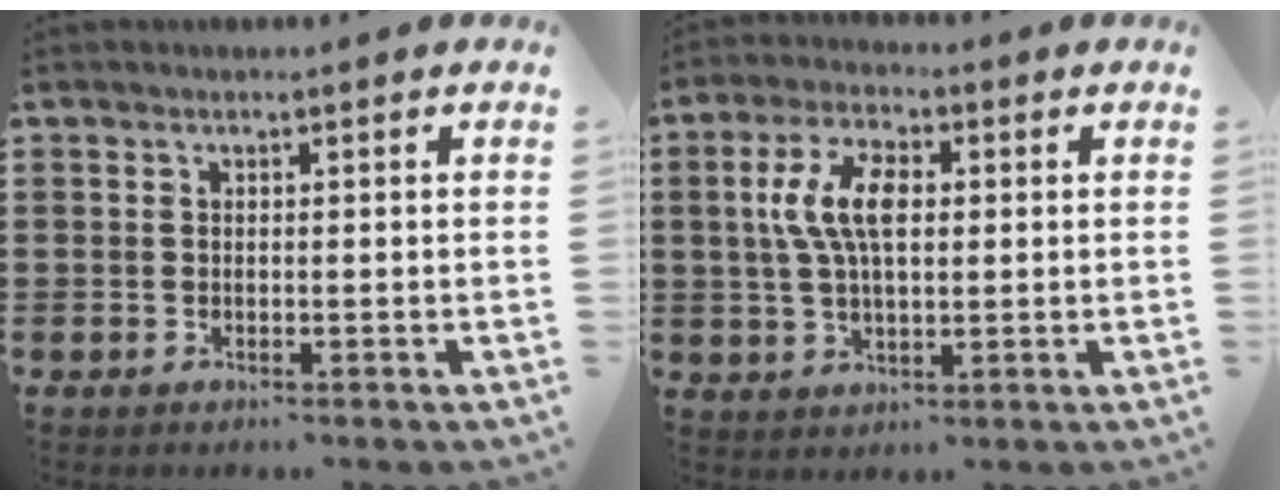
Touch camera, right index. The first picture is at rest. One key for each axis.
{"total": 7.8, "fx": 1.2, "fy": 3.7, "fz": 6.8, "tx": -0.148, "ty": 0.012, "tz": 0.017}